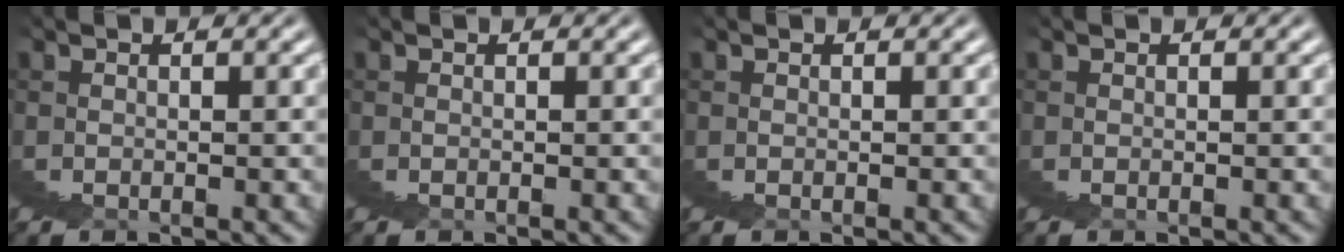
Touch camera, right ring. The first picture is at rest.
{"total": 0.0}
{"total": 0.0}
{"total": 0.0}